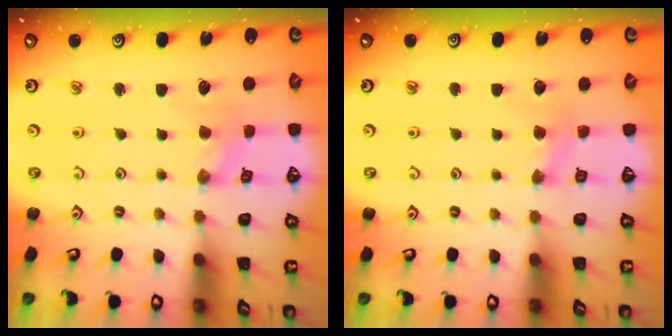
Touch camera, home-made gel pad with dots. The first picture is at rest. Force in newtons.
{"total": 2.3, "press": 2.3, "slide": 0.4}